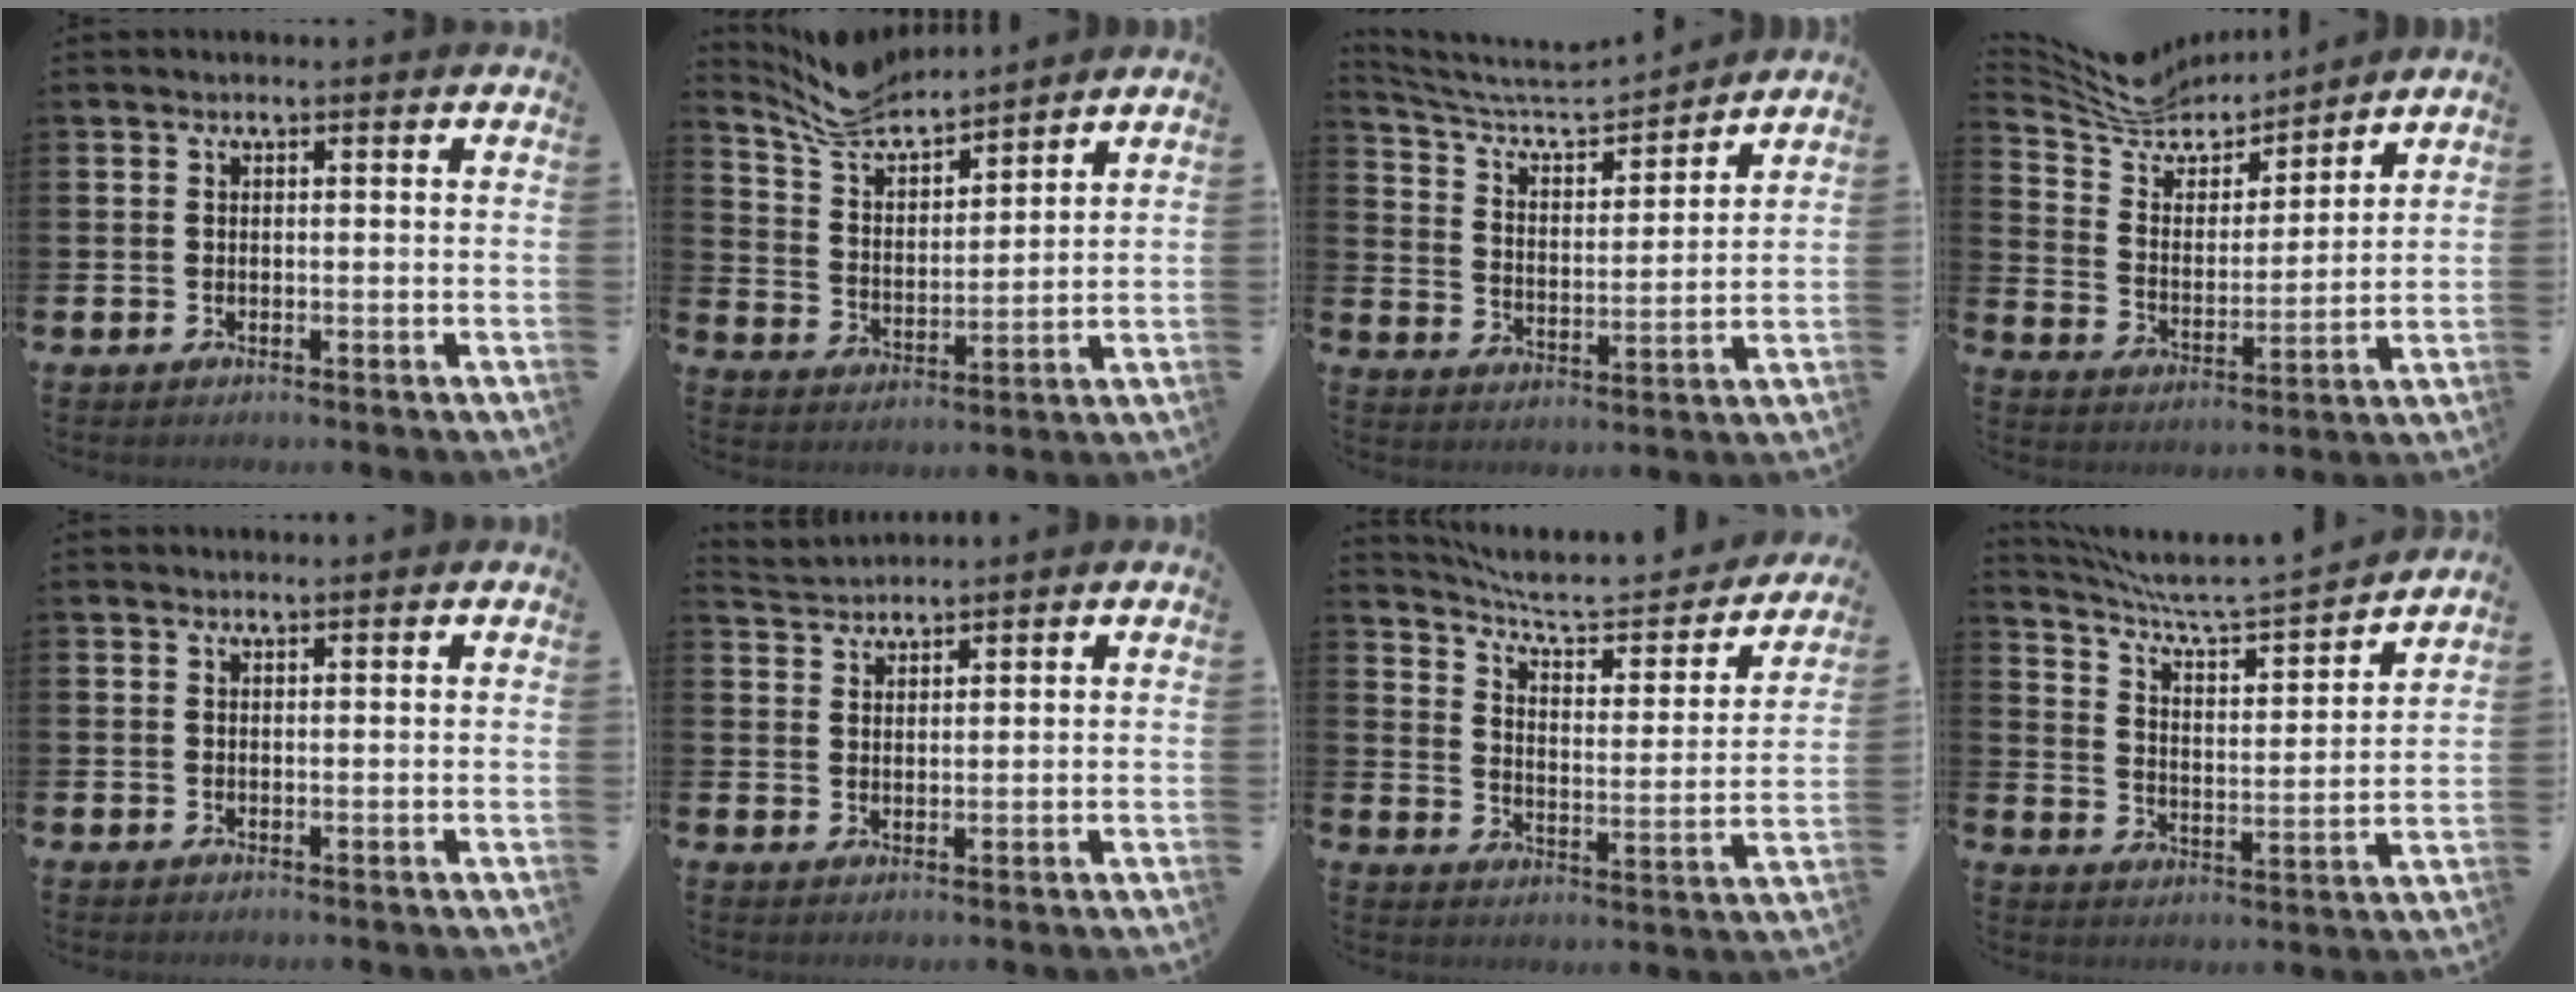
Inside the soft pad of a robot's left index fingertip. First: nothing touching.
{"total": 7.4, "force": [7.0, 1.7, 1.6], "torque": [-0.067, -0.040, 0.128]}
{"total": 6.8, "force": [6.3, 1.7, 1.9], "torque": [-0.069, -0.048, 0.106]}
{"total": 8.3, "force": [7.9, 2.6, 1.0], "torque": [-0.070, -0.058, 0.143]}
{"total": 0.8, "force": [0.8, 0.0, 0.0], "torque": [0.006, -0.005, 0.014]}
{"total": 2.6, "force": [2.6, 0.2, -0.4], "torque": [-0.002, -0.009, 0.049]}
{"total": 7.2, "force": [6.2, 1.9, 3.0], "torque": [-0.085, -0.046, 0.101]}
{"total": 7.2, "force": [6.7, 0.7, 2.6], "torque": [-0.085, -0.053, 0.110]}